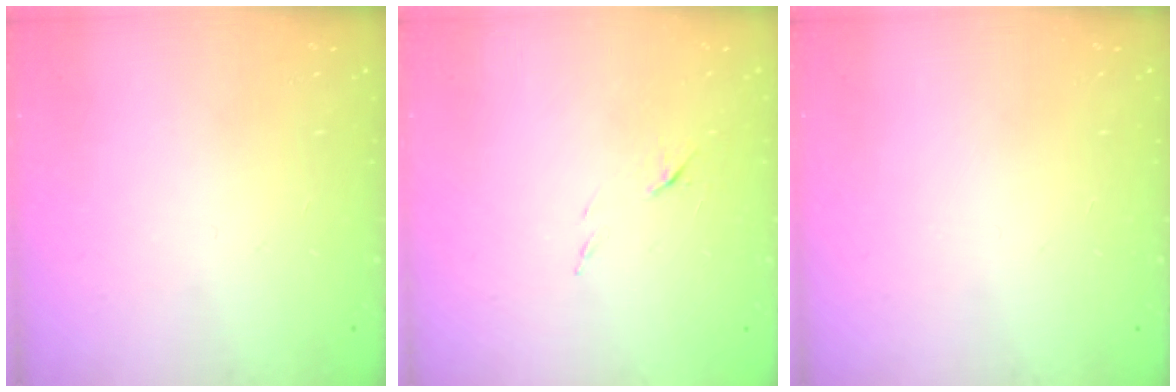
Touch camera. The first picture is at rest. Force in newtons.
{"total": 6.1, "press": 6.0, "slide": 0.7}
{"total": 0.0}